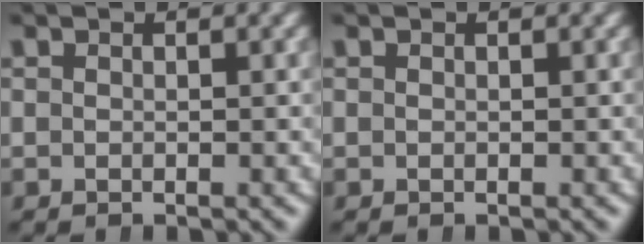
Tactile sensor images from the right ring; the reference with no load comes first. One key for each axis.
{"total": 0.0}